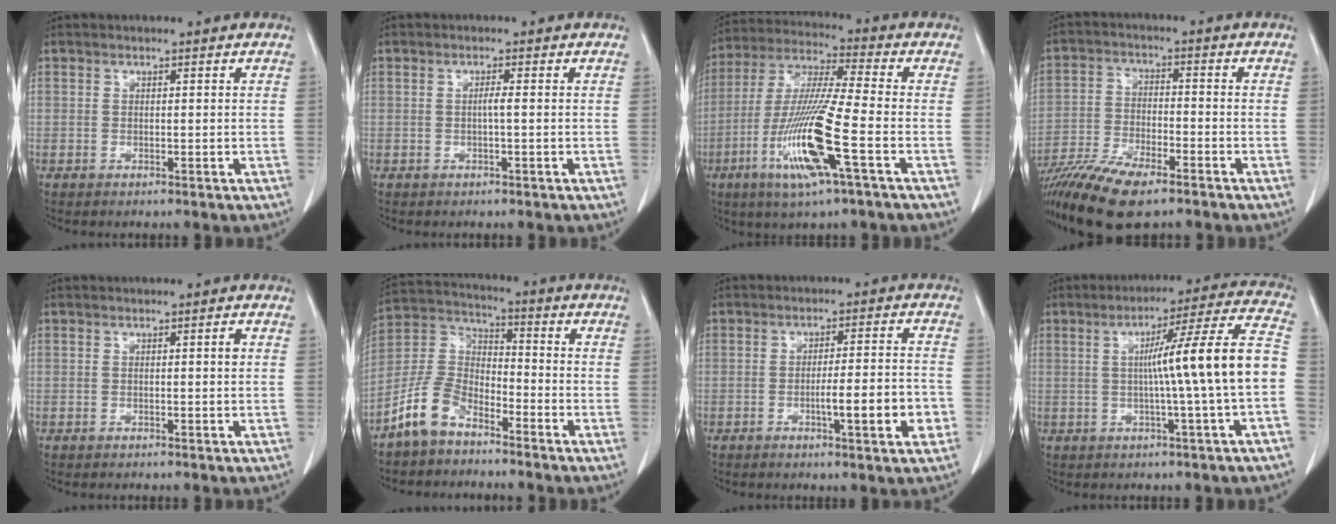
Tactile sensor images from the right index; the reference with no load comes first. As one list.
[{"total": 1.0, "force": [-0.1, -0.1, 1.0], "torque": [-0.019, 0.001, -0.003]}, {"total": 15.3, "force": [-5.6, 0.0, 14.3], "torque": [-0.297, -0.020, -0.108]}, {"total": 15.2, "force": [-11.3, 3.8, 9.4], "torque": [-0.192, -0.031, -0.200]}, {"total": 0.9, "force": [0.1, 0.0, 0.9], "torque": [-0.014, 0.000, 0.001]}, {"total": 8.8, "force": [-6.2, 4.4, 4.3], "torque": [-0.105, 0.016, -0.129]}, {"total": 8.1, "force": [-2.6, 0.6, 7.6], "torque": [-0.109, 0.004, -0.037]}, {"total": 14.0, "force": [-0.9, -1.6, 13.9], "torque": [-0.195, 0.020, -0.017]}]